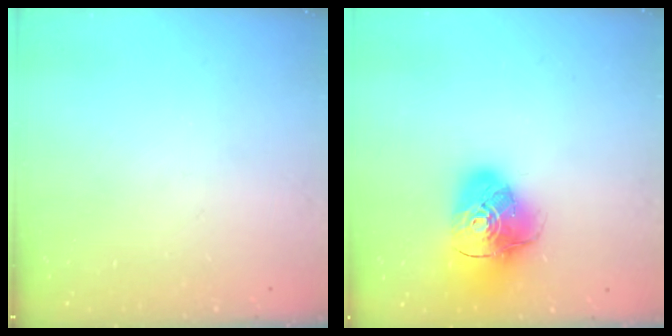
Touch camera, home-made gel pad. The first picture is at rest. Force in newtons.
{"total": 16.0, "press": 15.9, "slide": 1.8}